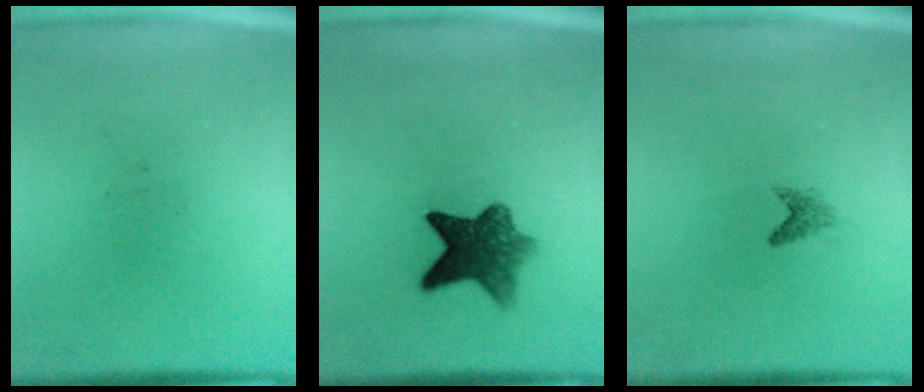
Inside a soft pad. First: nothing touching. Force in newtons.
{"total": 7.7}
{"total": 1.0}